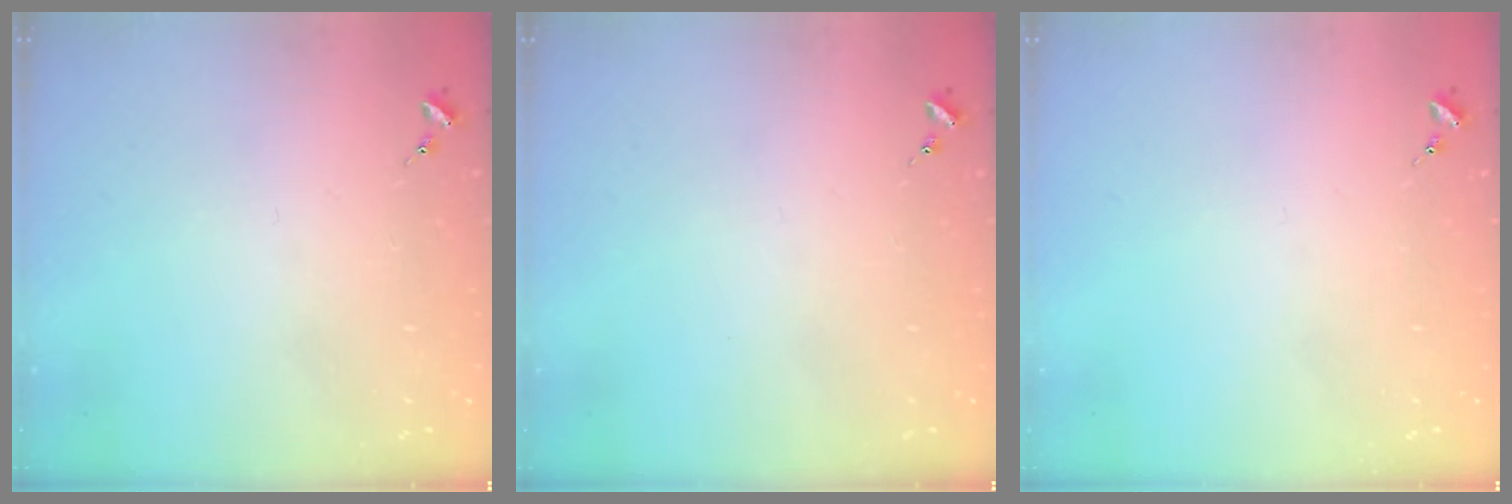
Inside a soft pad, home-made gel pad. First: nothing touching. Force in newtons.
{"total": 0.0}
{"total": 0.0}